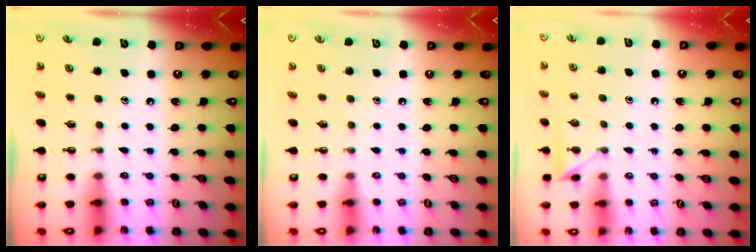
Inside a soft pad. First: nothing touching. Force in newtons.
{"total": 0.0}
{"total": 4.2, "press": 4.1, "slide": 0.5}